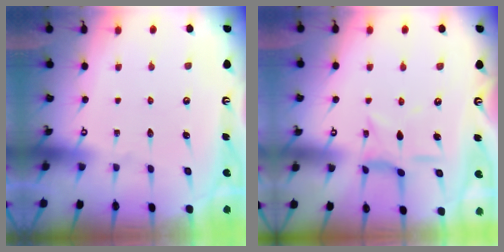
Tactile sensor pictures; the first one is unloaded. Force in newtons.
{"total": 6.9, "press": 6.9, "slide": 0.5}